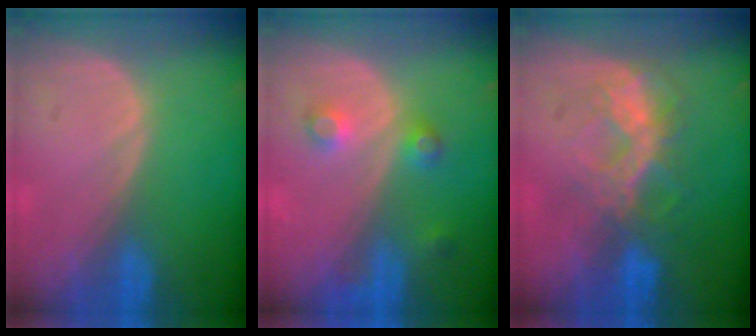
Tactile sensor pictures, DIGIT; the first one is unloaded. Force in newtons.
{"total": 3.8, "press": 3.5, "slide": 1.4}
{"total": 6.5, "press": 6.5, "slide": 0.3}